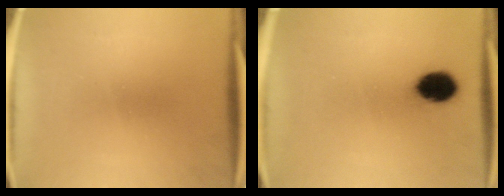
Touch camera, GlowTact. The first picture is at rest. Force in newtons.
{"total": 7.9}